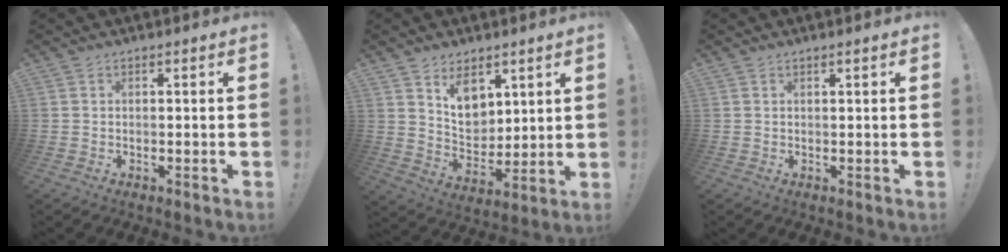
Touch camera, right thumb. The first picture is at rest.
{"total": 10.2, "force": [6.0, 7.2, 4.0], "torque": [-0.060, -0.040, 0.120]}
{"total": 1.0, "force": [0.7, -0.1, 0.8], "torque": [-0.015, 0.001, 0.011]}